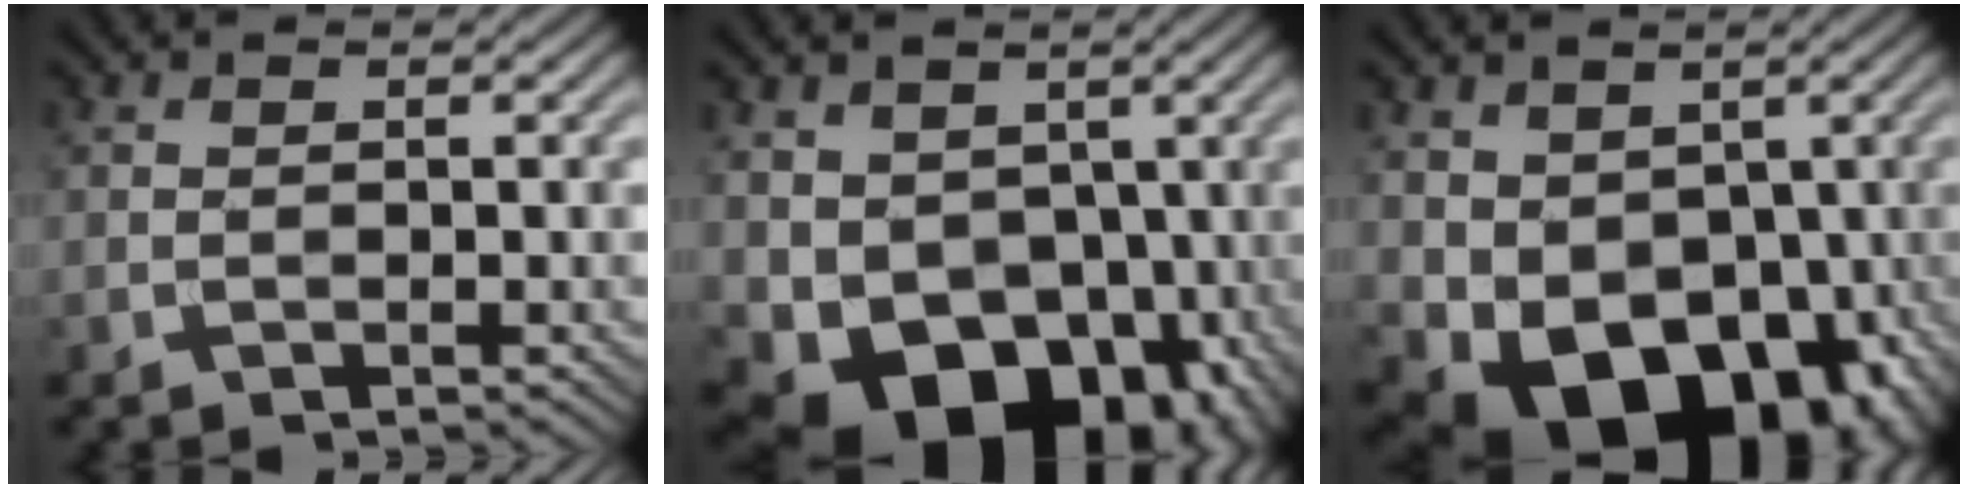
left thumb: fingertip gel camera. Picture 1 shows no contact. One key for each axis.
{"total": 12.5, "fx": -1.7, "fy": 9.5, "fz": 7.9, "tx": -0.129, "ty": -0.038, "tz": -0.015}
{"total": 13.6, "fx": -2.8, "fy": 9.6, "fz": 9.2, "tx": -0.153, "ty": -0.039, "tz": -0.034}